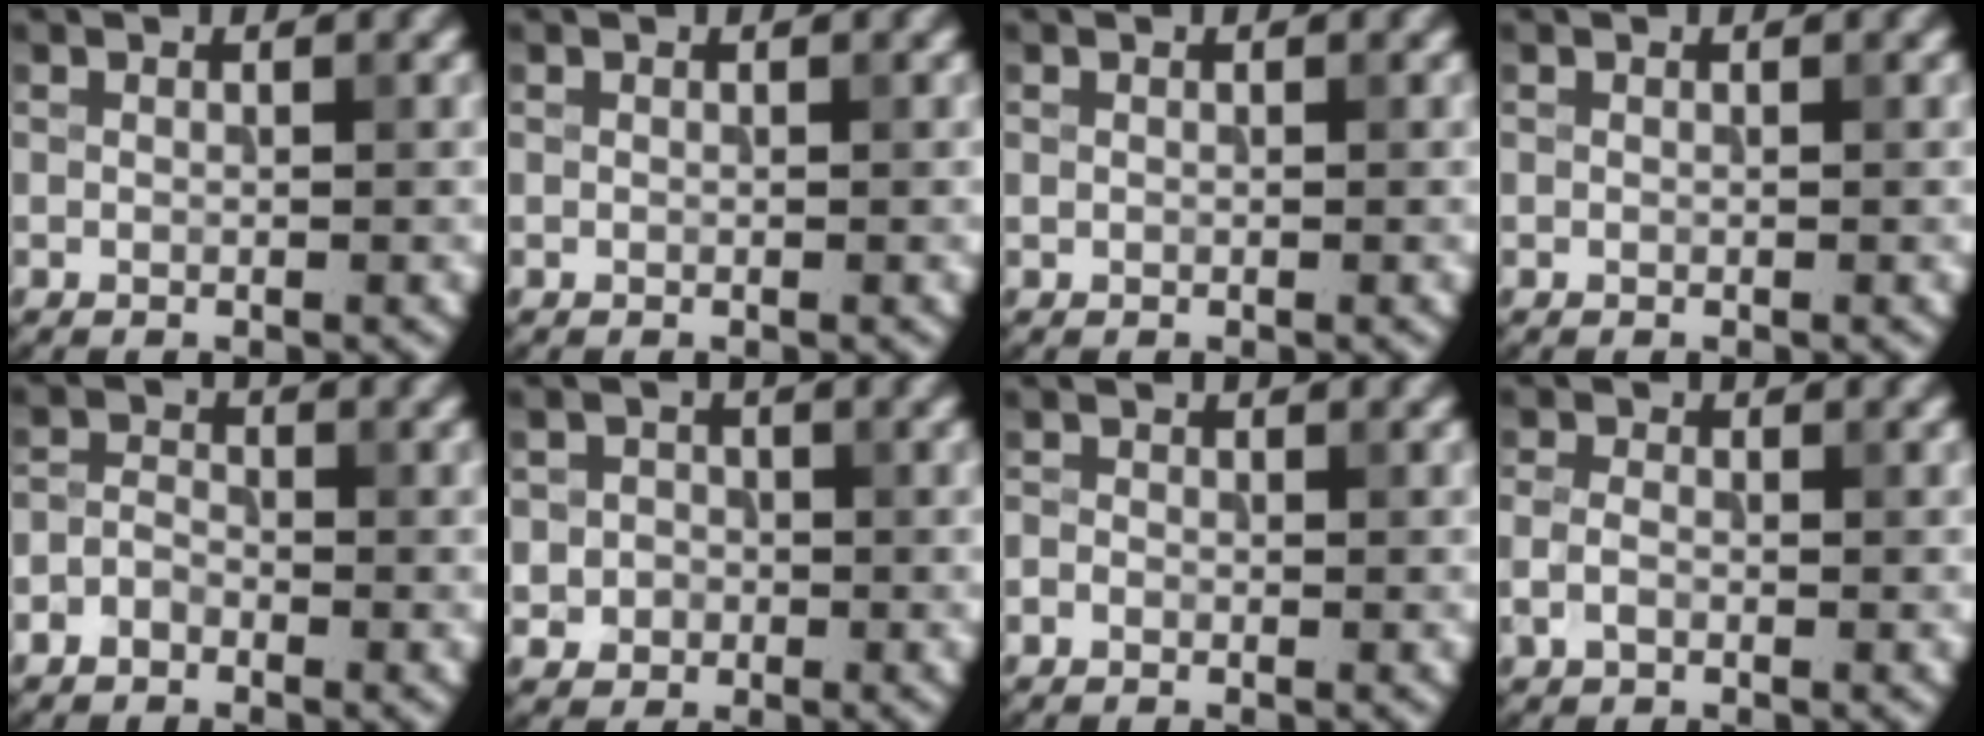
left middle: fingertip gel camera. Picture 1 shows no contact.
{"total": 0.0}
{"total": 0.0}
{"total": 0.0}
{"total": 1.9, "force": [-1.2, 1.2, 0.7], "torque": [-0.012, 0.006, -0.030]}
{"total": 2.4, "force": [-0.4, 2.3, 0.5], "torque": [0.016, -0.002, -0.018]}
{"total": 0.8, "force": [-0.5, 0.5, 0.2], "torque": [-0.003, 0.000, -0.013]}
{"total": 1.7, "force": [-0.7, 1.1, 1.1], "torque": [-0.023, 0.004, -0.018]}